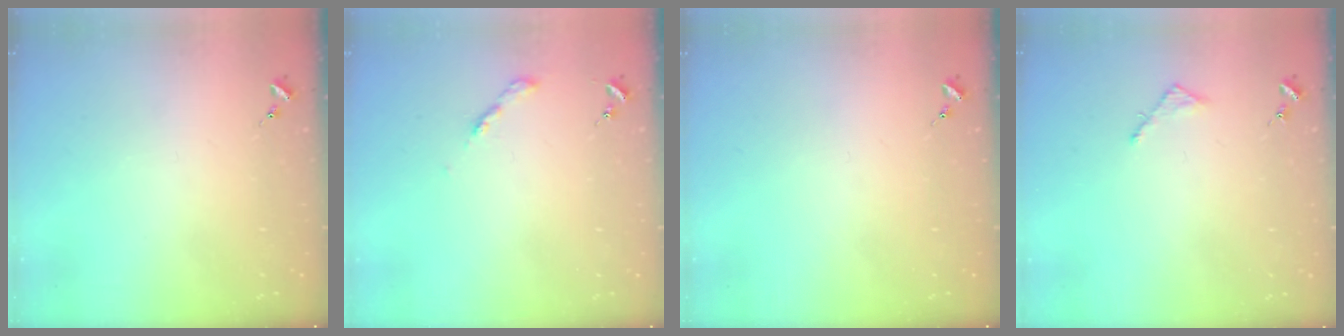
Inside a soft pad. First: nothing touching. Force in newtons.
{"total": 3.1, "press": 3.1, "slide": 0.2}
{"total": 0.0}
{"total": 2.5, "press": 2.5, "slide": 0.2}